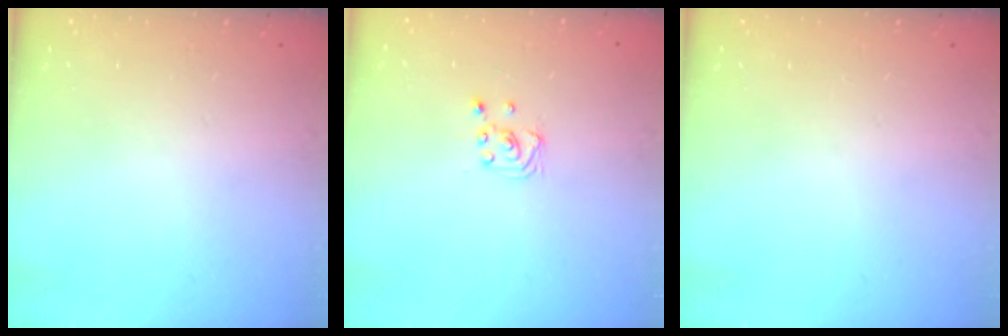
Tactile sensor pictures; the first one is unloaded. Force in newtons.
{"total": 2.3, "press": 2.3, "slide": 0.2}
{"total": 0.0}